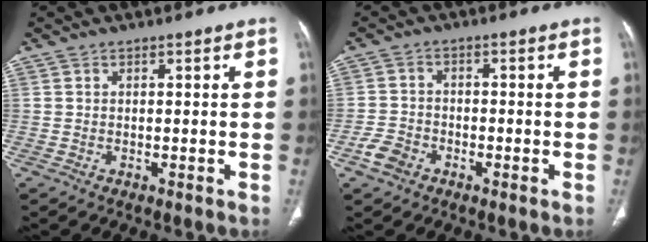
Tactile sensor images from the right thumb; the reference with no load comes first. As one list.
[{"total": 4.2, "force": [-2.4, 2.9, 1.8], "torque": [-0.032, 0.014, -0.046]}]